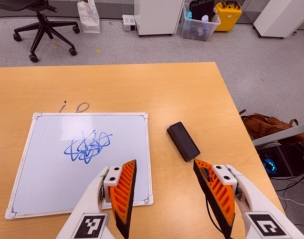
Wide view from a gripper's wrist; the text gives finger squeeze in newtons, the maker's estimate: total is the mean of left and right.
{"total": 0.0}